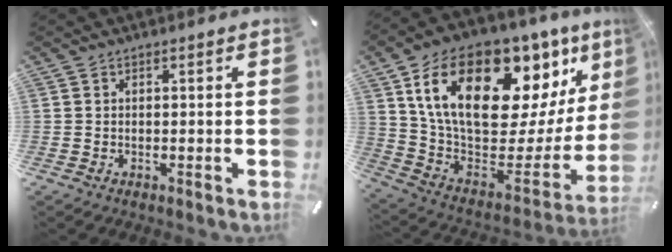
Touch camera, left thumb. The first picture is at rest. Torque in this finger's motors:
{"motor_torque": [3.01, 2.00, 1.93, -0.84, 0.64]}